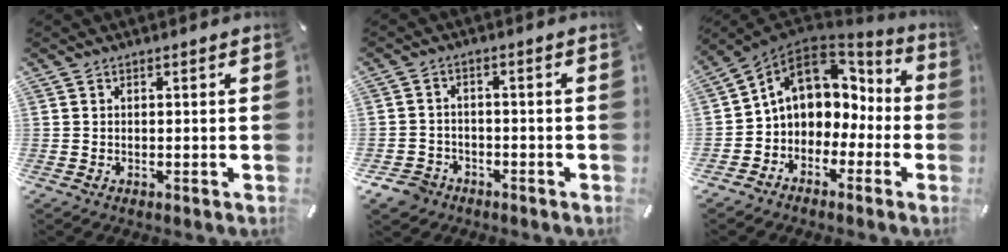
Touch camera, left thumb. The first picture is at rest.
{"total": 4.9, "force": [-3.2, 3.5, 1.3], "torque": [-0.030, 0.016, -0.061]}
{"total": 10.5, "force": [2.6, 9.1, 4.7], "torque": [-0.099, -0.004, 0.053]}